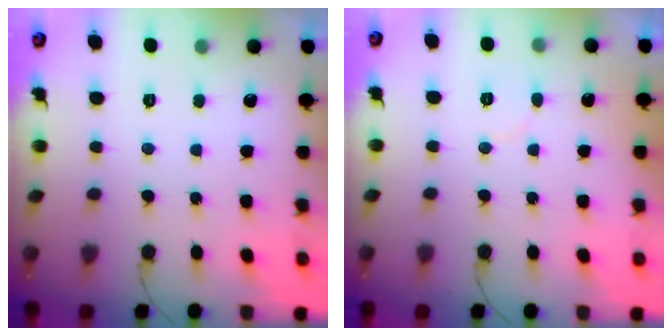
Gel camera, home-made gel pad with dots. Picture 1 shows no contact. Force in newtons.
{"total": 3.8, "press": 3.8, "slide": 0.3}